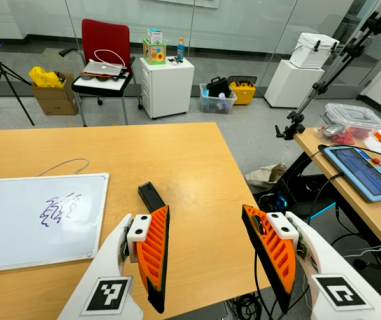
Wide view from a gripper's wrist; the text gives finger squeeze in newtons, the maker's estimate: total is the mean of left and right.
{"total": 0.0}